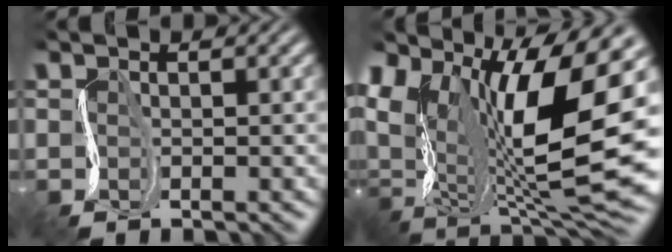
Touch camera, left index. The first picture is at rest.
{"total": 14.9, "force": [3.5, 7.2, 12.5], "torque": [-0.205, 0.008, 0.056]}